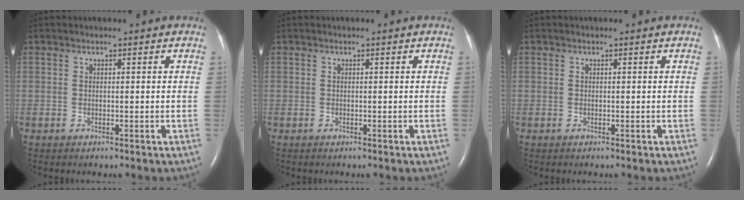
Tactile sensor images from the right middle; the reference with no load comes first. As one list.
[{"total": 0.0}, {"total": 0.0}]